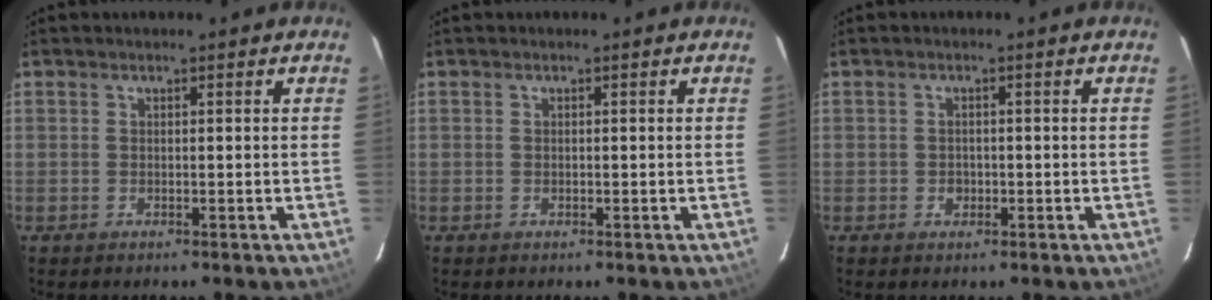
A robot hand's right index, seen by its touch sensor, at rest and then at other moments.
{"total": 0.0}
{"total": 1.6, "force": [-0.4, 1.5, 0.4], "torque": [-0.005, 0.001, -0.003]}